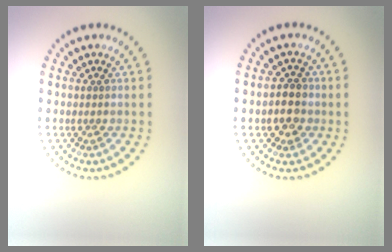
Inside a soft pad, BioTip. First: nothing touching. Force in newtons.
{"total": 2.5, "press": 2.4, "slide": 0.6}